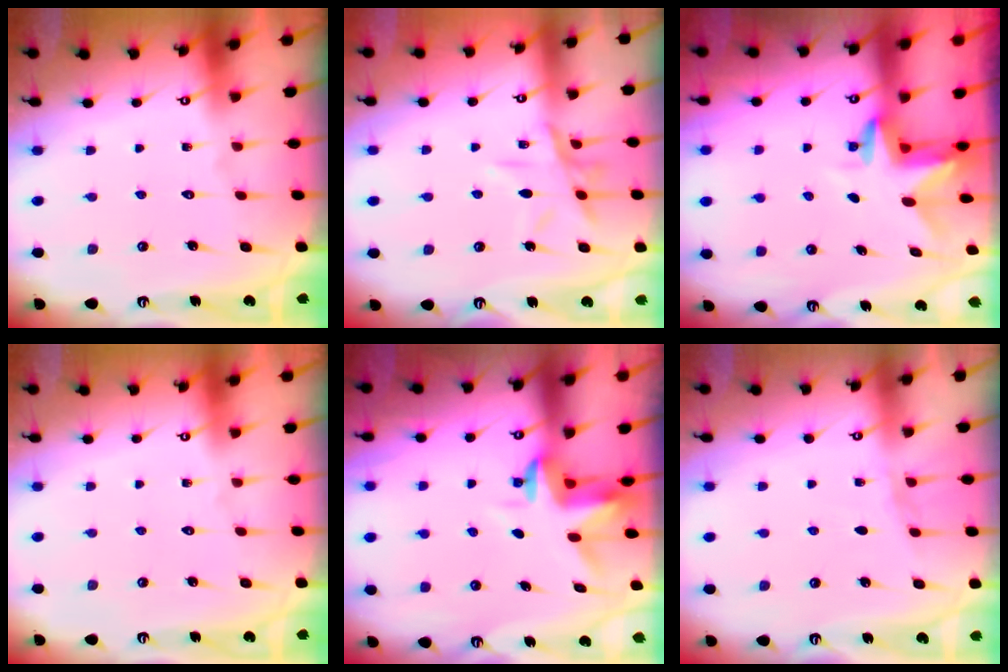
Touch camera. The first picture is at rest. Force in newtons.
{"total": 11.3, "press": 11.2, "slide": 0.9}
{"total": 3.1, "press": 3.1, "slide": 0.2}
{"total": 0.0}
{"total": 3.3, "press": 3.3, "slide": 0.4}
{"total": 2.9, "press": 2.8, "slide": 0.7}